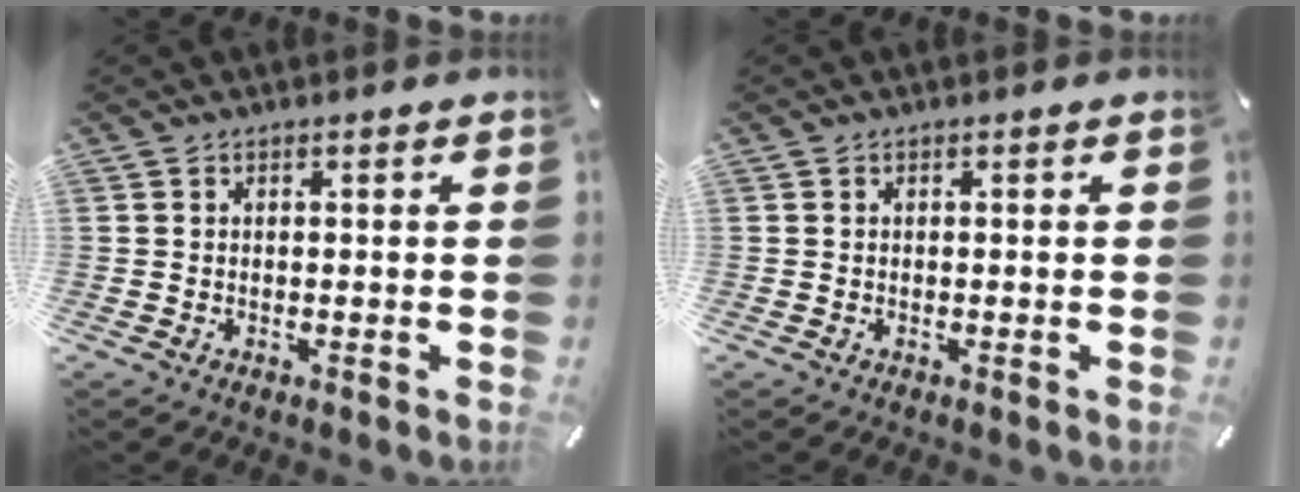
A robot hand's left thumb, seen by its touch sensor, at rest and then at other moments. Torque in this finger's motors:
{"motor_torque": [0.00, 0.00, 0.00, 0.00, 0.00]}